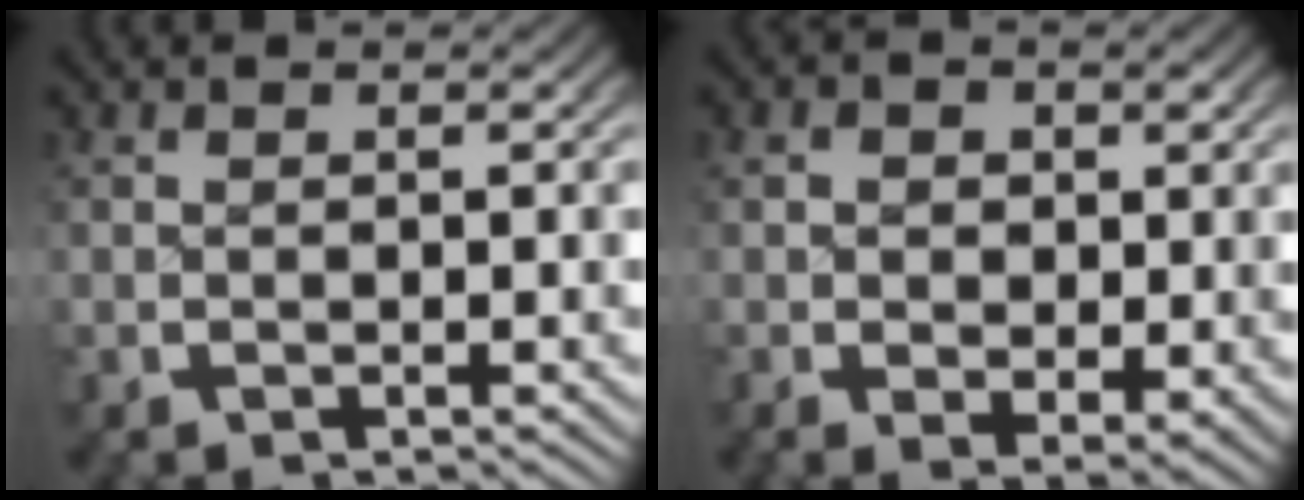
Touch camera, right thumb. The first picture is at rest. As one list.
[{"total": 3.3, "force": [0.0, 2.5, 2.1], "torque": [-0.042, -0.024, 0.009]}]